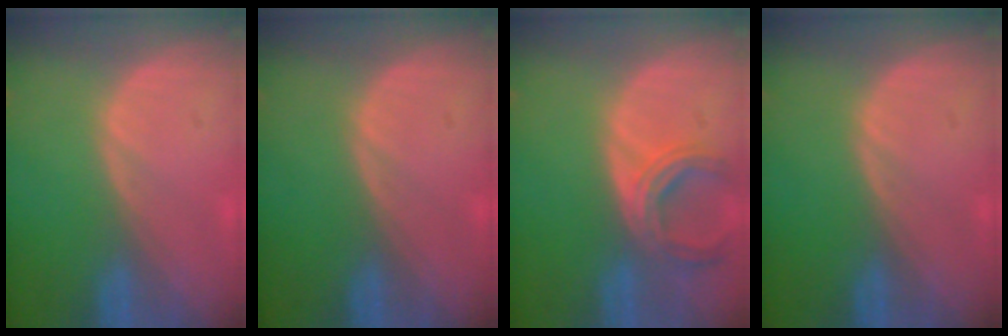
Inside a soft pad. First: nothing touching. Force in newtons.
{"total": 0.0}
{"total": 6.0, "press": 5.5, "slide": 2.3}
{"total": 0.0}